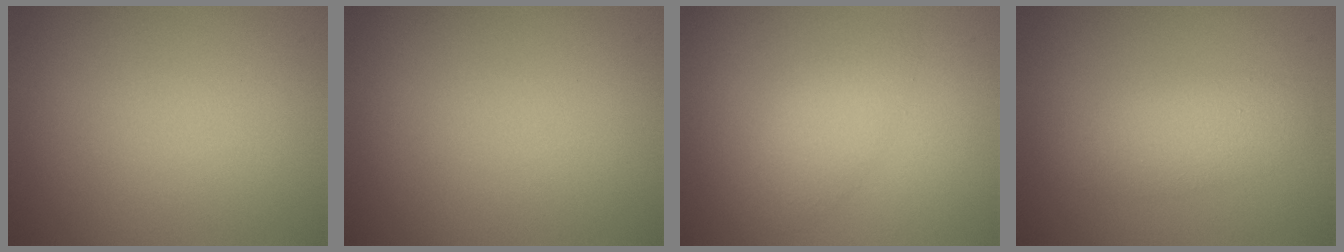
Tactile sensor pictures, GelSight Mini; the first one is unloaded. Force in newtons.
{"total": 0.0}
{"total": 2.4, "press": 2.4, "slide": 0.2}
{"total": 2.0, "press": 1.9, "slide": 0.2}